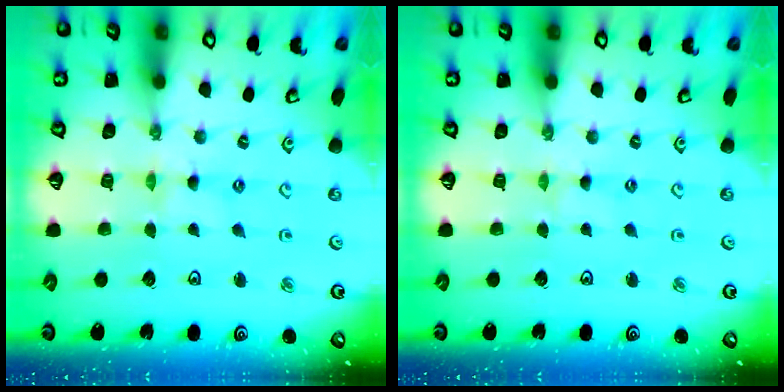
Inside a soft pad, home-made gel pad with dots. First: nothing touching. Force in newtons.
{"total": 0.0}